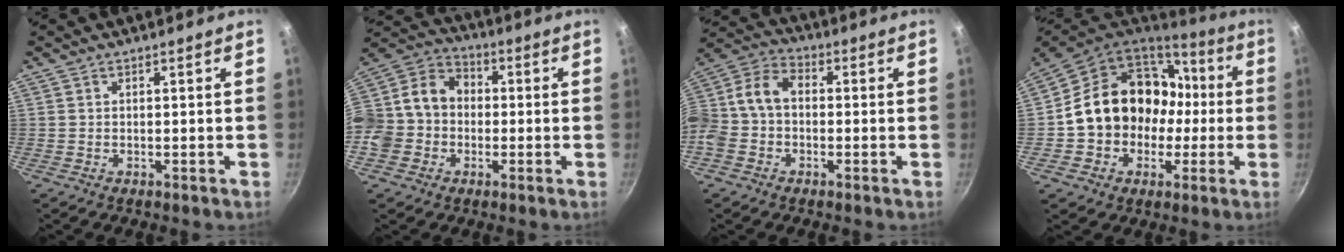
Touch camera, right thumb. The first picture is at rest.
{"total": 15.9, "force": [-2.6, 13.5, 8.0], "torque": [-0.127, 0.052, -0.065]}
{"total": 11.4, "force": [-1.4, 8.7, 7.3], "torque": [-0.133, 0.044, -0.050]}
{"total": 20.3, "force": [0.0, 16.7, 11.6], "torque": [-0.172, 0.057, 0.011]}